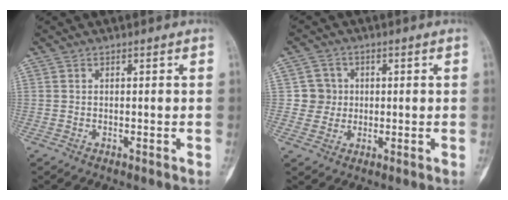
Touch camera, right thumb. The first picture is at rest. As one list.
[{"total": 4.5, "force": [0.4, 4.5, 0.2], "torque": [0.031, 0.008, 0.002]}]